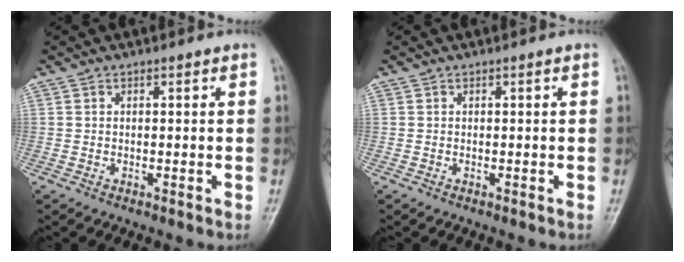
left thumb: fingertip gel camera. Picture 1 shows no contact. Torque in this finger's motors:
{"motor_torque": [0.01, 0.03, -0.09, -0.12, 0.00]}